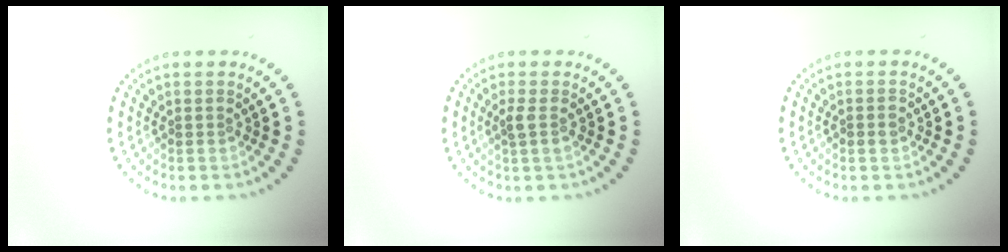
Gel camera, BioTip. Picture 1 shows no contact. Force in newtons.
{"total": 1.1, "press": 1.0, "slide": 0.5}
{"total": 1.0, "press": 1.0, "slide": 0.0}